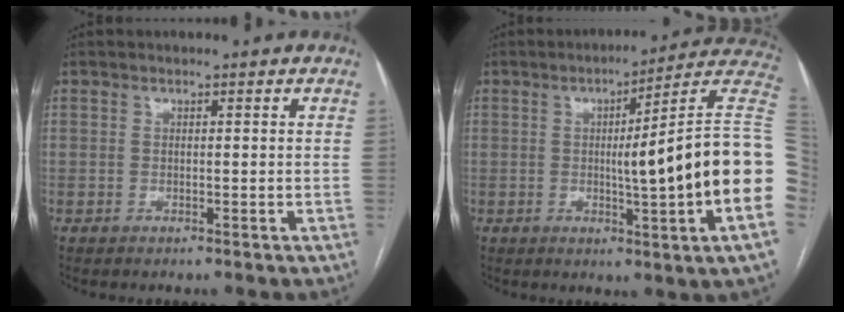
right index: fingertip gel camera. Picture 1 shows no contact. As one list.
[{"total": 19.5, "force": [-1.1, -1.7, 19.4], "torque": [-0.184, 0.016, -0.027]}]